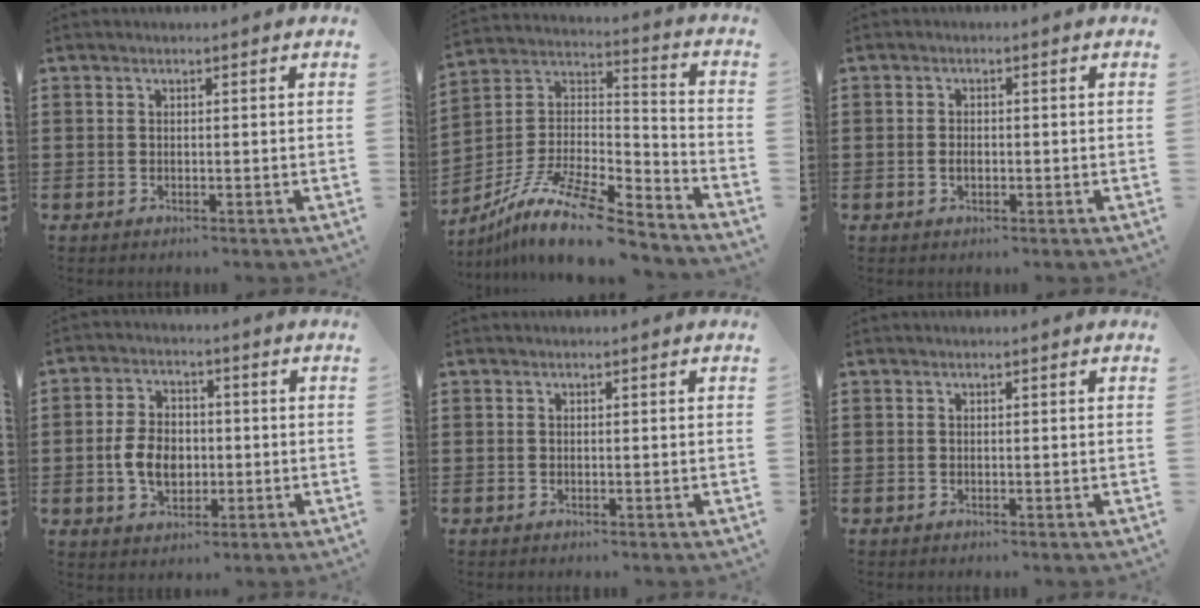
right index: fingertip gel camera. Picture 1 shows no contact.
{"total": 13.2, "force": [-10.1, 2.6, 8.0], "torque": [-0.155, 0.022, -0.197]}
{"total": 1.4, "force": [-0.3, 0.8, 1.1], "torque": [-0.023, 0.003, -0.006]}
{"total": 6.6, "force": [-1.0, 4.6, 4.6], "torque": [-0.095, 0.005, -0.024]}
{"total": 0.0}
{"total": 0.0}